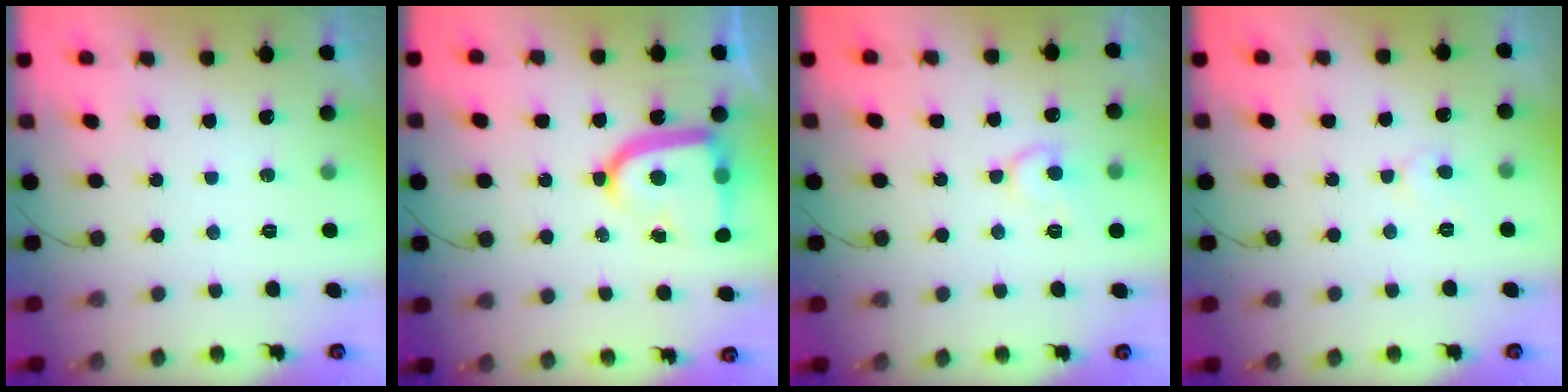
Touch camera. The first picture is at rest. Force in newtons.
{"total": 14.9, "press": 14.8, "slide": 1.6}
{"total": 8.7, "press": 8.7, "slide": 0.8}
{"total": 3.7, "press": 3.7, "slide": 0.3}